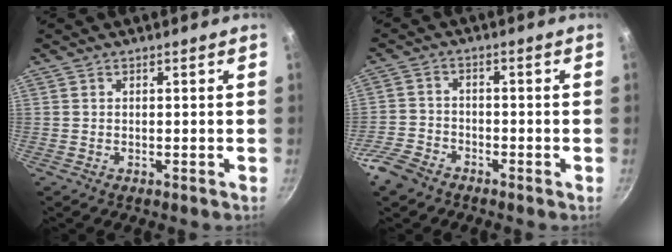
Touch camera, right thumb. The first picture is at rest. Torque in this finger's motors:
{"motor_torque": [0.72, 0.01, -0.16, -0.06, 0.04]}